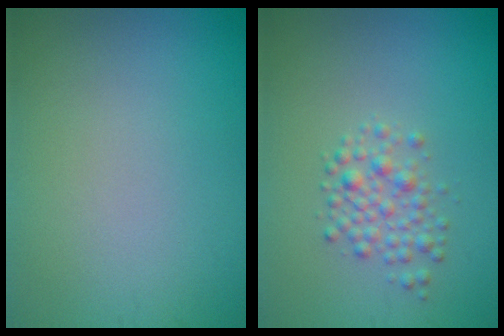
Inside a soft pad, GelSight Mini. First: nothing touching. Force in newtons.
{"total": 2.3, "press": 2.3, "slide": 0.1}